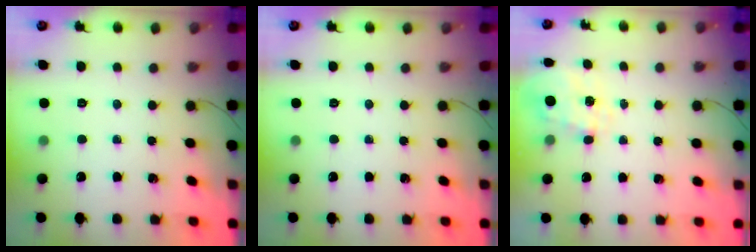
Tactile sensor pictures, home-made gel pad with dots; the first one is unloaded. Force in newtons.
{"total": 0.0}
{"total": 7.0, "press": 6.9, "slide": 1.1}